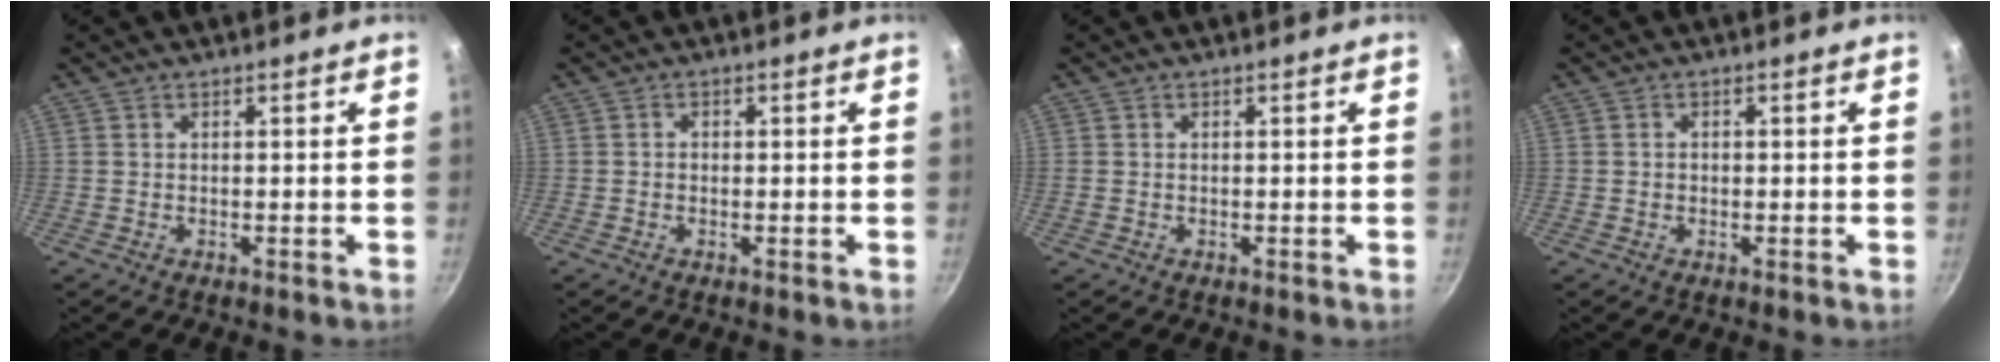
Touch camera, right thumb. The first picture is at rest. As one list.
[{"total": 0.8, "force": [-0.2, 0.6, 0.4], "torque": [-0.006, 0.004, -0.003]}, {"total": 0.5, "force": [-0.1, 0.5, 0.2], "torque": [-0.004, 0.001, 0.000]}, {"total": 1.0, "force": [-0.2, 0.8, 0.5], "torque": [-0.007, 0.004, -0.003]}]